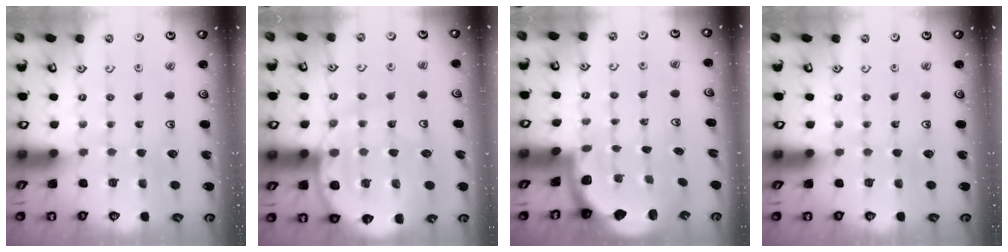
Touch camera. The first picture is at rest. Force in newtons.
{"total": 11.7, "press": 11.6, "slide": 1.5}
{"total": 1.9, "press": 1.8, "slide": 0.5}
{"total": 0.0}